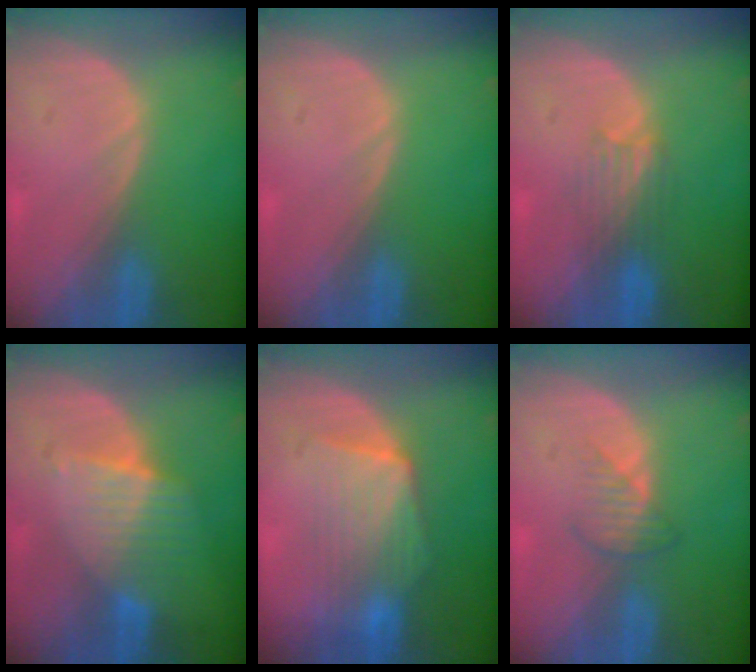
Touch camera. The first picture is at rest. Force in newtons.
{"total": 0.0}
{"total": 3.3, "press": 3.3, "slide": 0.1}
{"total": 6.9, "press": 6.0, "slide": 3.3}
{"total": 7.5, "press": 7.4, "slide": 1.2}
{"total": 2.8, "press": 2.7, "slide": 0.8}